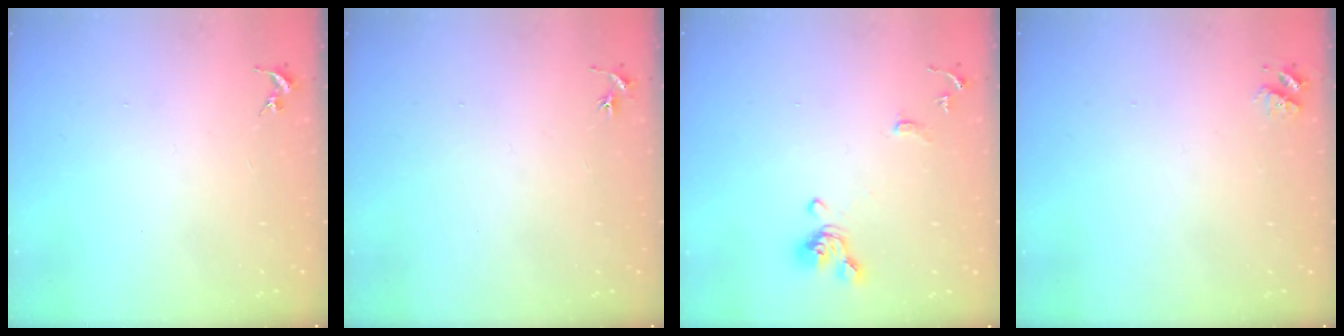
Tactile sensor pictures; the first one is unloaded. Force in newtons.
{"total": 3.0, "press": 3.0, "slide": 0.3}
{"total": 11.3, "press": 11.2, "slide": 1.3}
{"total": 4.7, "press": 4.7, "slide": 0.7}